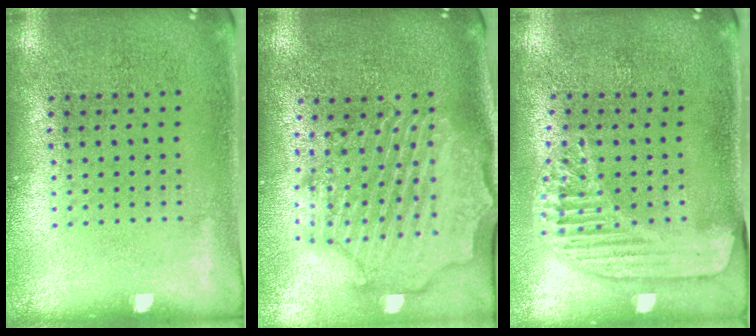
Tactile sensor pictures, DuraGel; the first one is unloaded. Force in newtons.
{"total": 2.9, "press": 2.6, "slide": 1.3}
{"total": 1.6, "press": 1.6, "slide": 0.4}